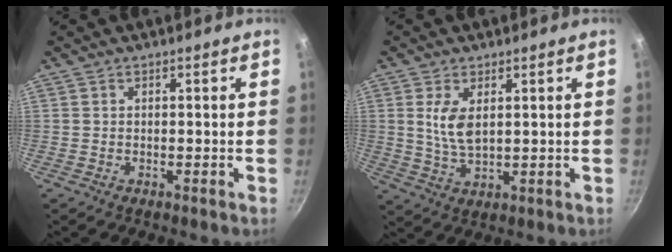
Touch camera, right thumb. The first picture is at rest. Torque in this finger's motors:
{"motor_torque": [0.33, 0.17, 0.99, -0.52, 0.32]}